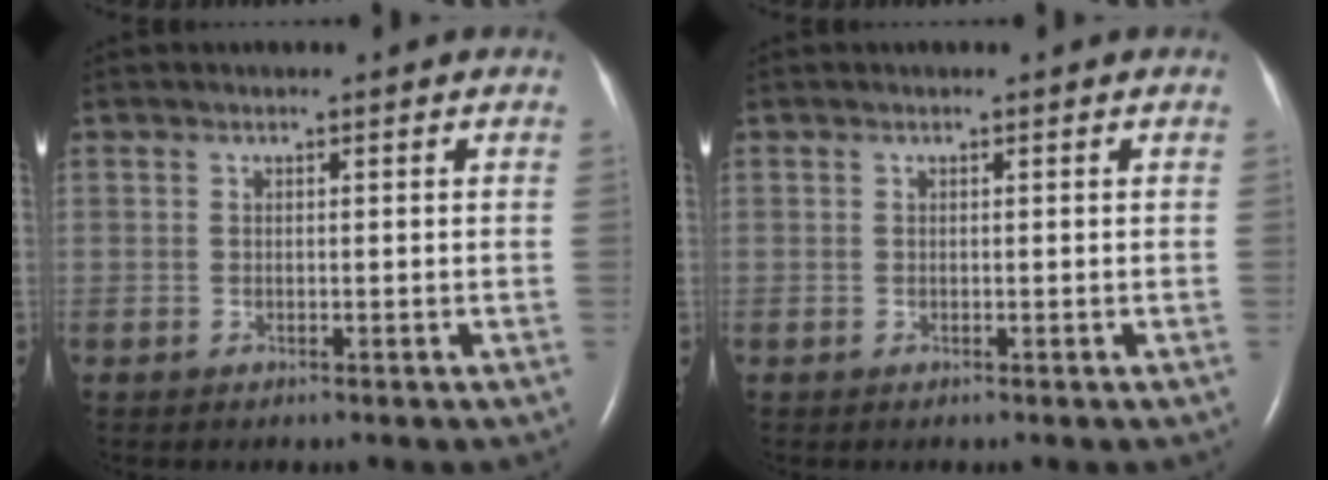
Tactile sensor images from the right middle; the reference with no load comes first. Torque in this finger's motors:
{"motor_torque": [0.06, -0.11, 0.00, 0.00]}